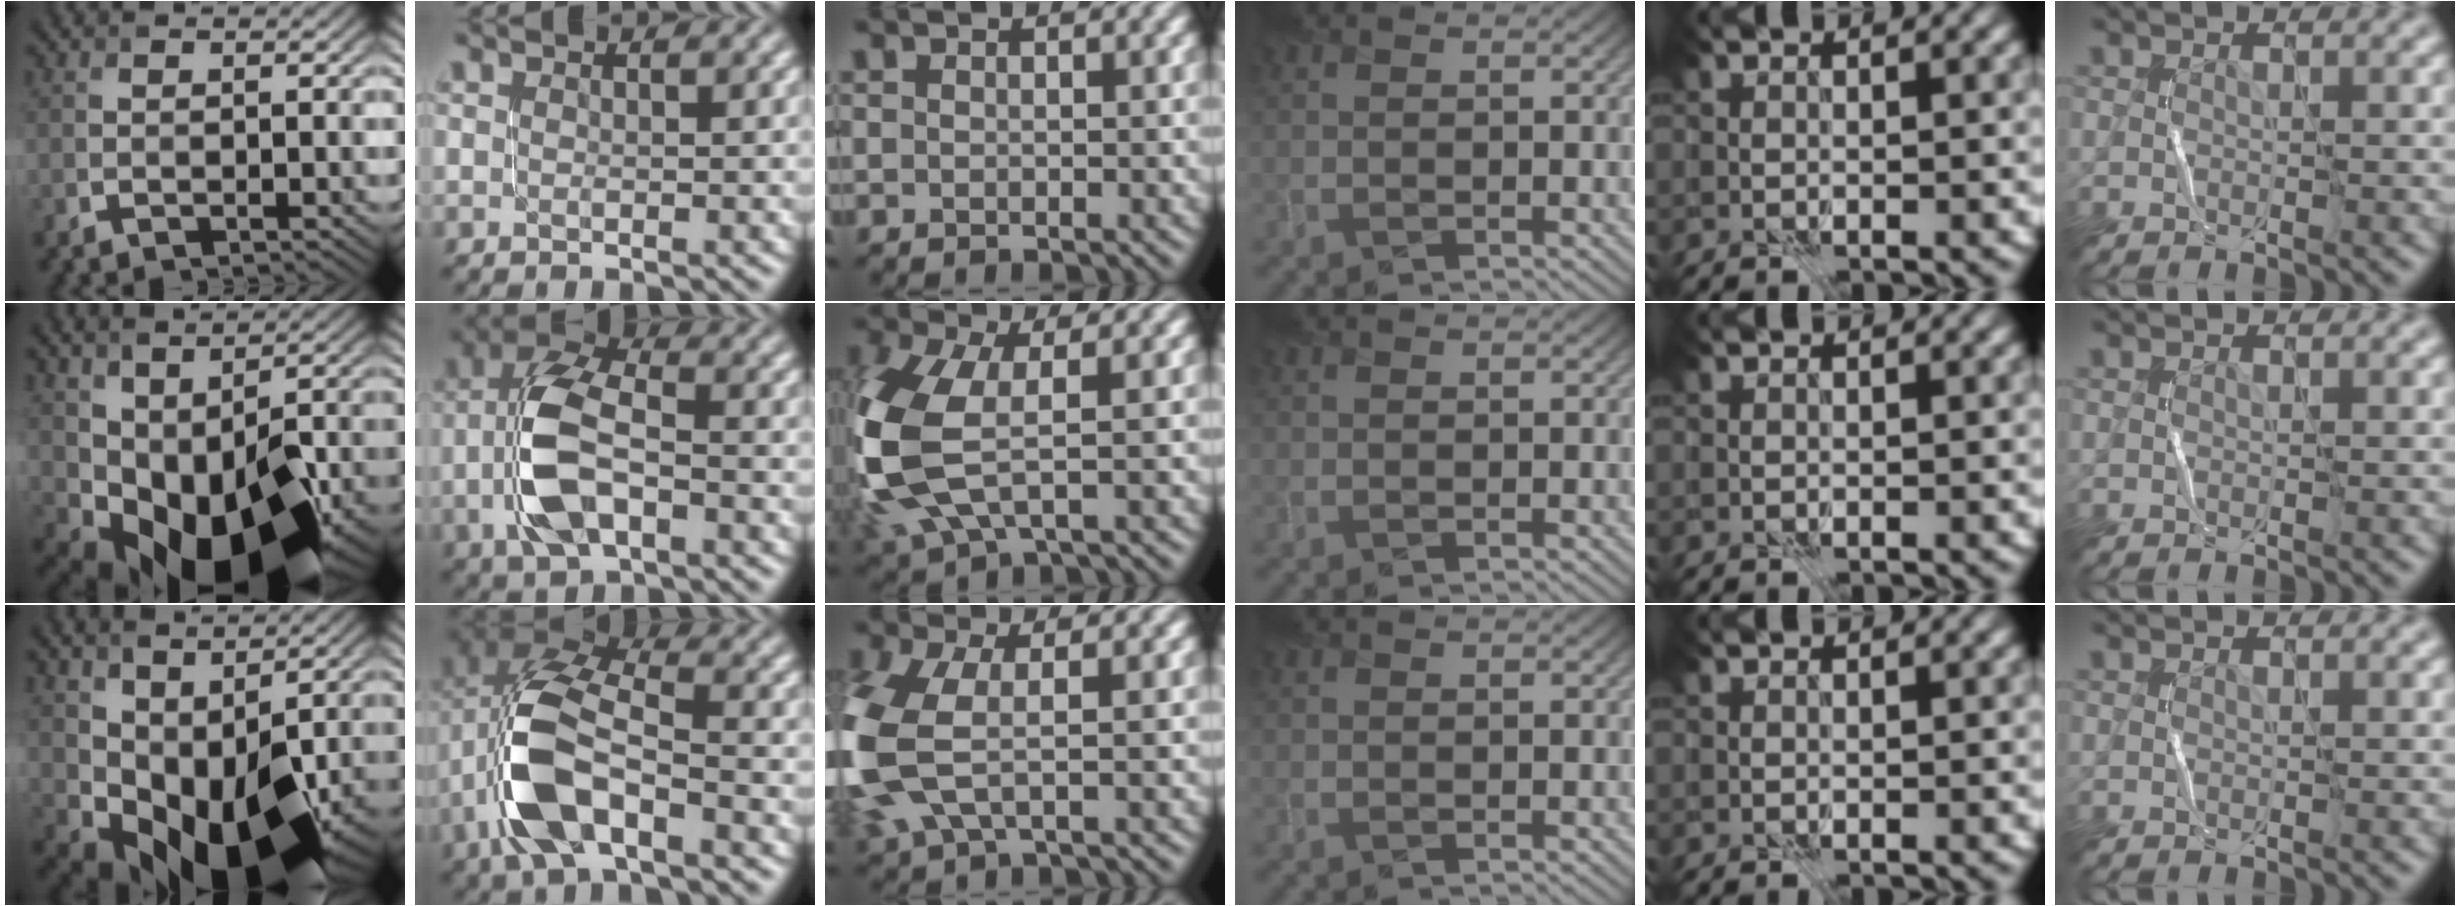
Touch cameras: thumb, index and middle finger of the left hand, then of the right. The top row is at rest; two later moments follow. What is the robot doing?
{"motion": "close", "object": "stapler"}